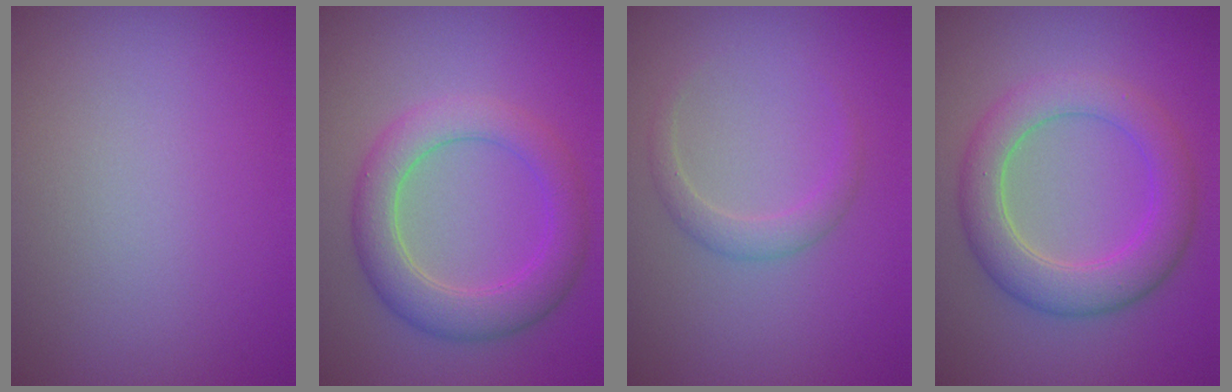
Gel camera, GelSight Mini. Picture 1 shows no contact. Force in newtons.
{"total": 4.9, "press": 4.9, "slide": 0.4}
{"total": 1.6, "press": 1.6, "slide": 0.1}
{"total": 5.4, "press": 5.4, "slide": 0.3}